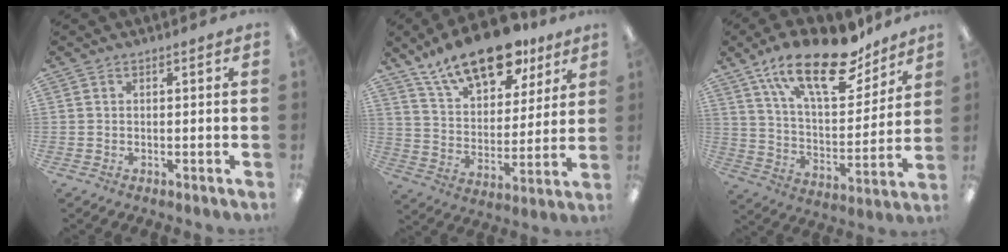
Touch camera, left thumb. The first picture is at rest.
{"total": 19.4, "force": [14.0, 8.6, 10.4], "torque": [-0.176, -0.073, 0.245]}
{"total": 23.2, "force": [15.8, 9.0, 14.5], "torque": [-0.236, -0.089, 0.270]}